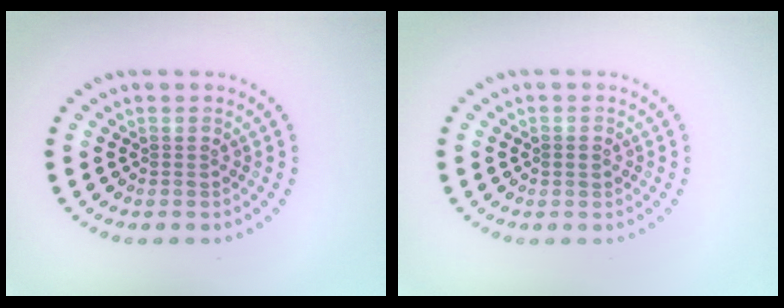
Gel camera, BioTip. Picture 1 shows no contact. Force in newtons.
{"total": 0.9, "press": 0.9, "slide": 0.1}